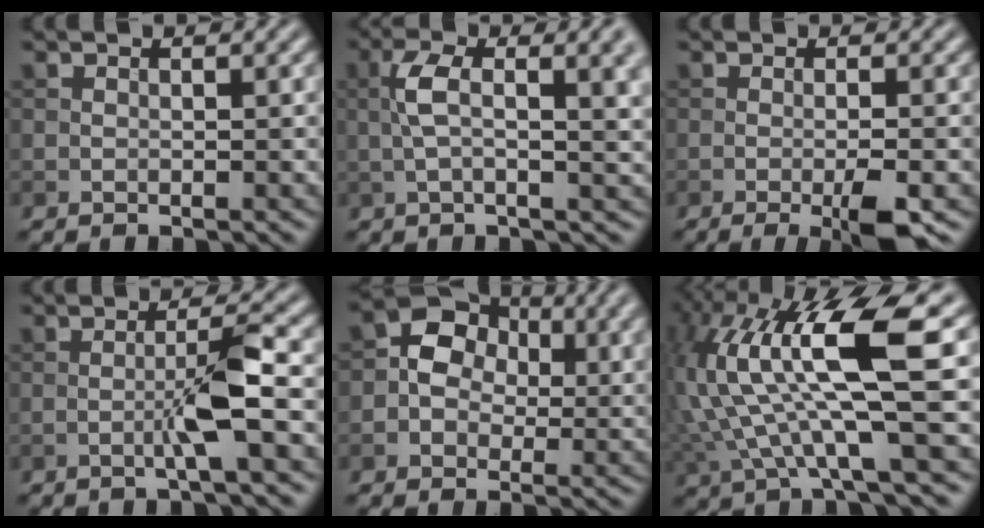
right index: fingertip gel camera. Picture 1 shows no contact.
{"total": 8.0, "force": [1.4, 2.9, 7.3], "torque": [-0.133, 0.007, 0.019]}
{"total": 4.2, "force": [-1.5, 0.7, 3.8], "torque": [-0.060, -0.005, -0.027]}
{"total": 3.6, "force": [-0.8, 0.1, 3.6], "torque": [-0.064, 0.008, -0.022]}
{"total": 5.7, "force": [0.7, 4.5, 3.4], "torque": [-0.049, 0.011, -0.002]}
{"total": 12.1, "force": [3.3, 2.5, 11.4], "torque": [-0.228, 0.008, 0.074]}